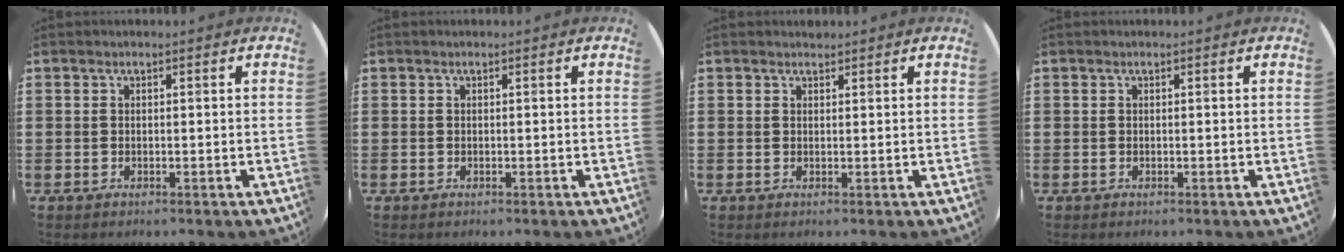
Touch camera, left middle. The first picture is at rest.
{"total": 0.0}
{"total": 0.6, "force": [0.6, 0.1, -0.1], "torque": [0.009, -0.001, 0.010]}
{"total": 0.0}